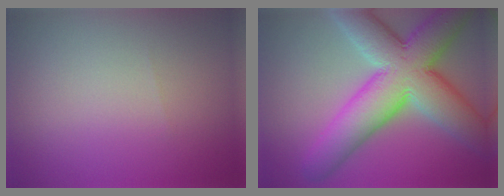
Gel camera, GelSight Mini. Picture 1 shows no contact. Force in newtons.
{"total": 11.9, "press": 11.9, "slide": 0.7}